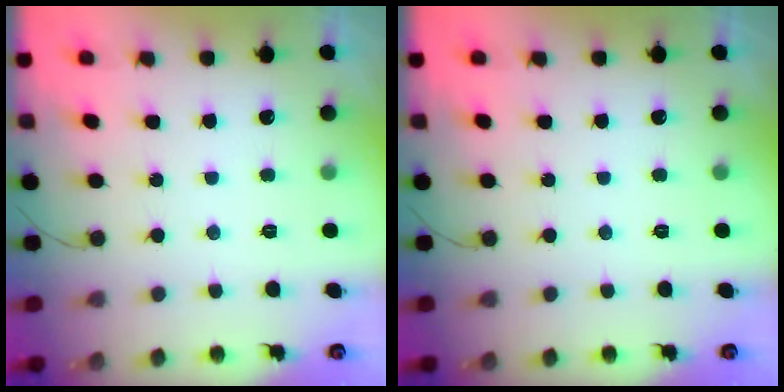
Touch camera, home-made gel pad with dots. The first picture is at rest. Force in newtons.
{"total": 0.0}